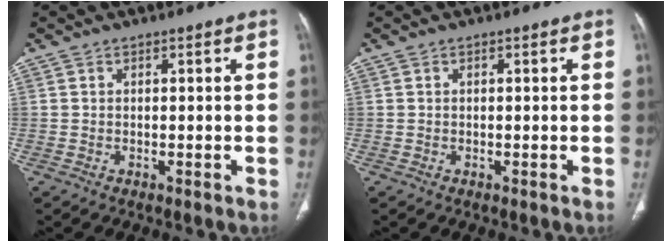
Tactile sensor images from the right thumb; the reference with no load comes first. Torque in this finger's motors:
{"motor_torque": [-0.36, 0.05, -0.34, 0.17, 0.04]}